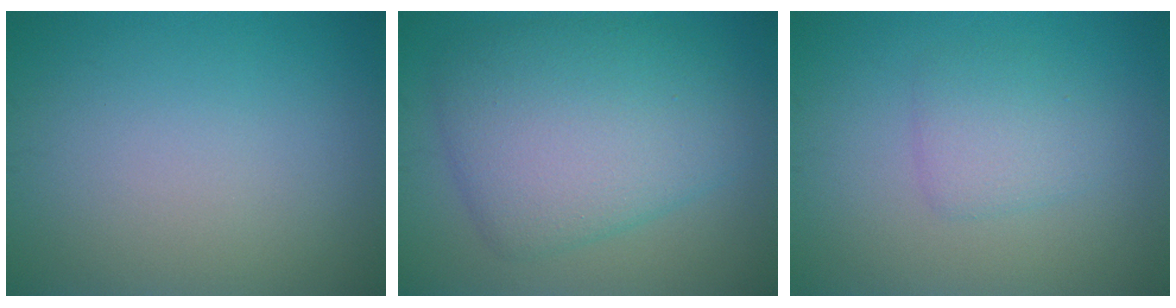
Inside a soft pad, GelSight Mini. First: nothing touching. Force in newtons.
{"total": 8.0, "press": 8.0, "slide": 0.2}
{"total": 2.3, "press": 2.3, "slide": 0.1}